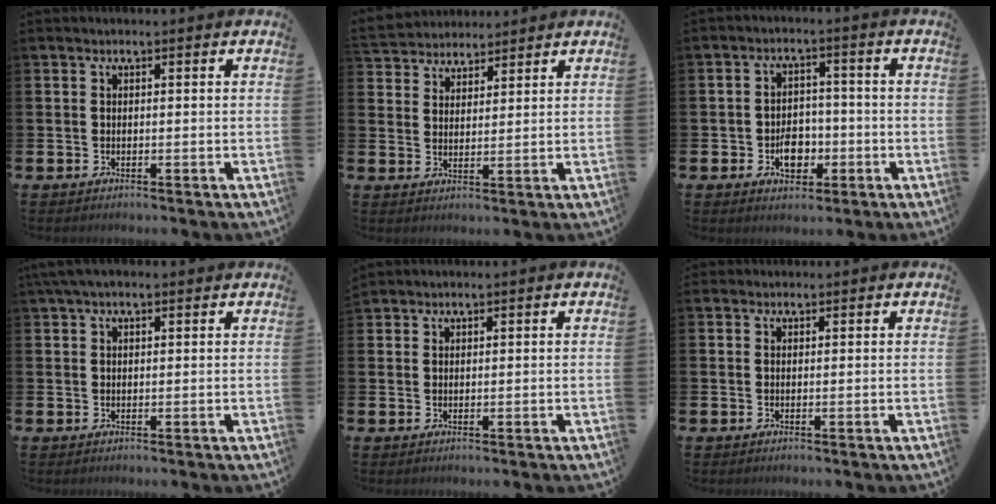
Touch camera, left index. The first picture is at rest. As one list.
[{"total": 4.2, "force": [3.9, 1.2, -0.7], "torque": [-0.012, -0.016, 0.073]}, {"total": 4.5, "force": [-1.6, 3.3, 2.7], "torque": [-0.043, 0.005, -0.033]}, {"total": 2.6, "force": [2.0, 0.8, 1.5], "torque": [-0.033, 0.006, 0.036]}, {"total": 1.5, "force": [1.5, 0.4, -0.1], "torque": [0.007, 0.000, 0.027]}, {"total": 1.1, "force": [1.0, 0.4, -0.1], "torque": [0.016, -0.001, 0.015]}]